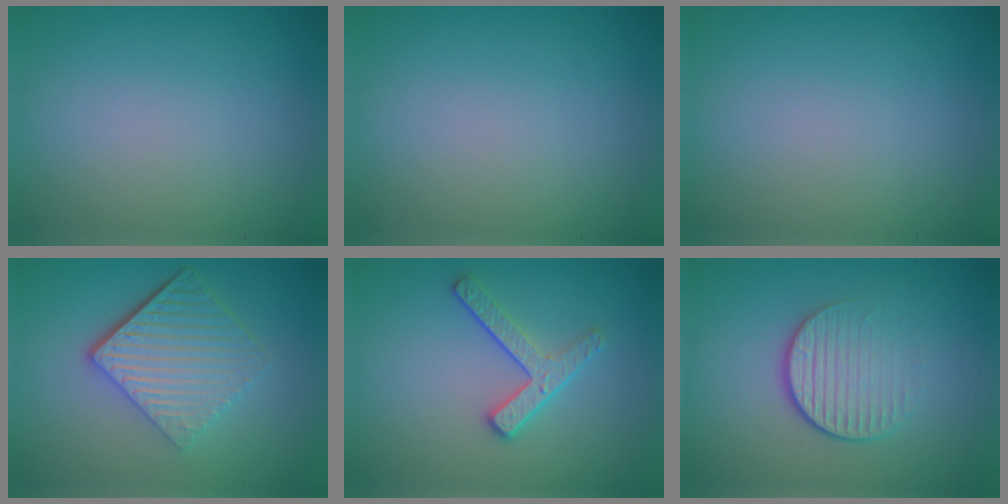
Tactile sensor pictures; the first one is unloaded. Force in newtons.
{"total": 0.0}
{"total": 0.0}
{"total": 6.2, "press": 4.1, "slide": 4.6}
{"total": 2.9, "press": 2.4, "slide": 1.6}
{"total": 4.3, "press": 2.6, "slide": 3.4}